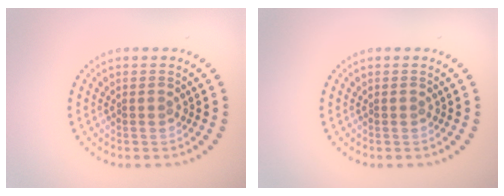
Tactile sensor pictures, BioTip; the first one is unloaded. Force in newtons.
{"total": 0.0}